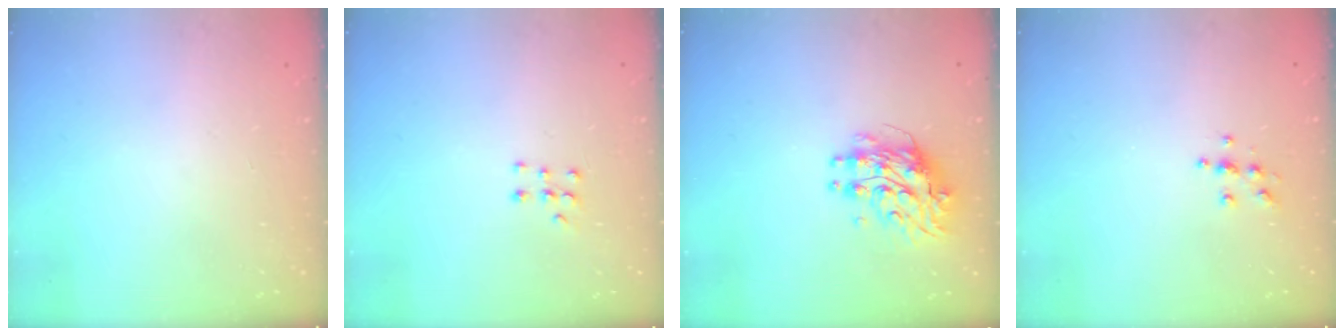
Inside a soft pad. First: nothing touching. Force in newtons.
{"total": 5.5, "press": 5.5, "slide": 0.9}
{"total": 9.4, "press": 9.3, "slide": 0.9}
{"total": 5.5, "press": 5.5, "slide": 0.4}